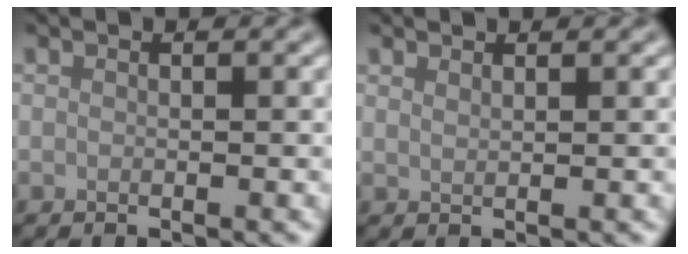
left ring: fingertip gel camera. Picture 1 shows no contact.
{"total": 0.8, "force": [0.8, 0.2, 0.3], "torque": [-0.001, 0.000, 0.013]}